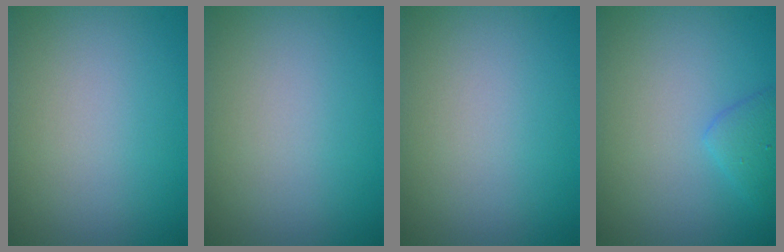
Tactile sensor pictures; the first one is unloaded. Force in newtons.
{"total": 0.0}
{"total": 0.0}
{"total": 1.7, "press": 1.7, "slide": 0.1}